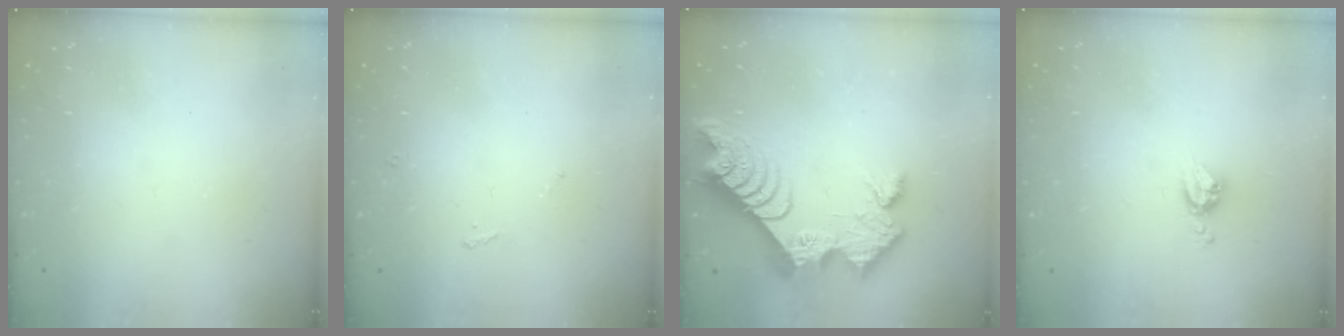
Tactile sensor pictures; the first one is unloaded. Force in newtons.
{"total": 4.7, "press": 4.7, "slide": 0.6}
{"total": 17.2, "press": 17.2, "slide": 1.2}
{"total": 4.7, "press": 4.7, "slide": 0.5}